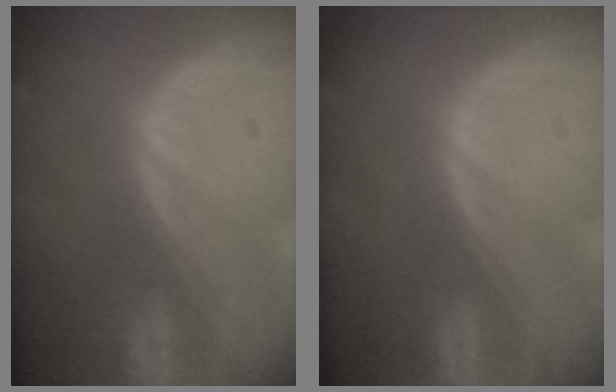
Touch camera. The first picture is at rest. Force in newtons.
{"total": 0.0}